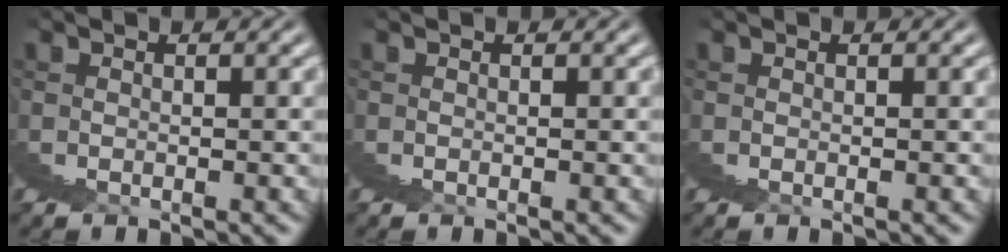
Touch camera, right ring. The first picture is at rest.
{"total": 0.0}
{"total": 0.0}